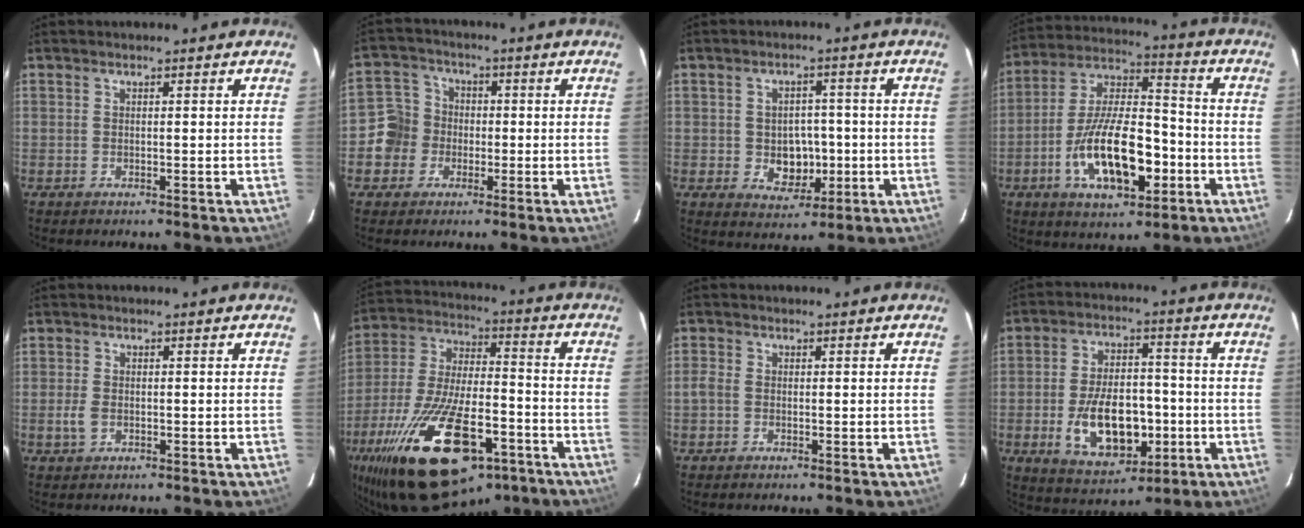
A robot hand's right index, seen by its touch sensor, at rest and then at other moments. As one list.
[{"total": 7.1, "force": [-1.8, 6.7, 1.6], "torque": [-0.034, 0.022, -0.040]}, {"total": 6.6, "force": [-1.2, 5.4, 3.6], "torque": [-0.069, 0.004, -0.002]}, {"total": 18.0, "force": [-6.2, 7.8, 15.0], "torque": [-0.290, 0.002, -0.103]}, {"total": 2.6, "force": [-0.7, 1.6, 1.9], "torque": [-0.041, -0.001, -0.010]}, {"total": 29.1, "force": [-16.4, 12.4, 20.6], "torque": [-0.404, -0.038, -0.258]}, {"total": 1.9, "force": [-0.7, 1.5, 1.0], "torque": [-0.023, 0.003, -0.017]}, {"total": 14.8, "force": [-3.8, 8.5, 11.6], "torque": [-0.225, 0.004, -0.041]}]